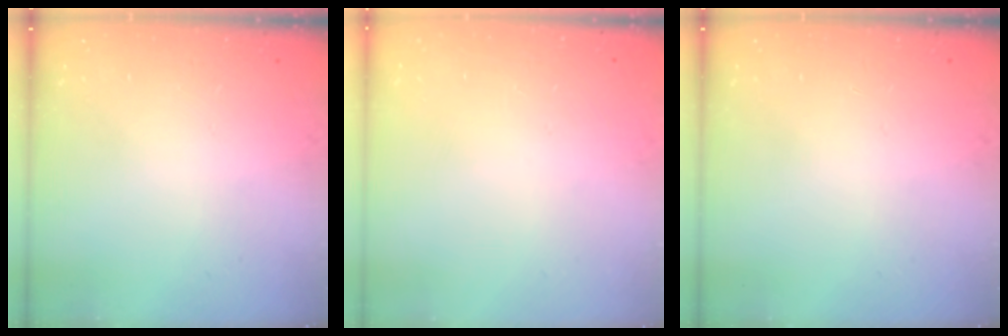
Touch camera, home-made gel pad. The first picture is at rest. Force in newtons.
{"total": 0.0}
{"total": 0.0}